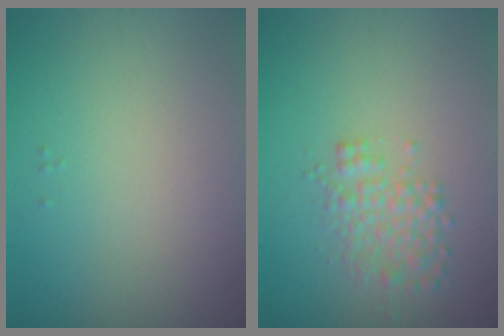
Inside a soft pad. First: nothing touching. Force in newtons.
{"total": 2.6, "press": 2.6, "slide": 0.1}